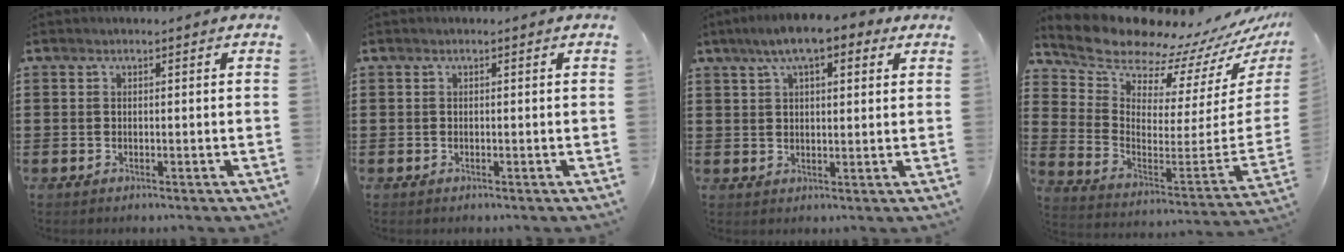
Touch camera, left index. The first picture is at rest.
{"total": 0.0}
{"total": 7.3, "force": [4.8, 2.2, 5.1], "torque": [-0.111, 0.009, 0.084]}
{"total": 10.1, "force": [9.8, 1.6, 1.7], "torque": [-0.060, -0.107, 0.159]}